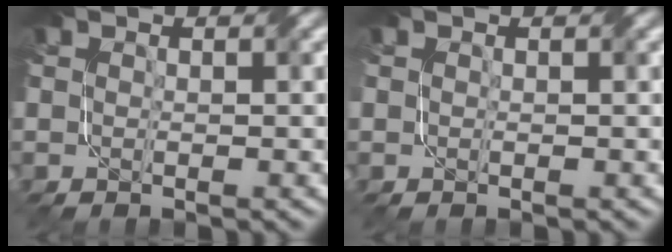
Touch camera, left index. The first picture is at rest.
{"total": 0.0}